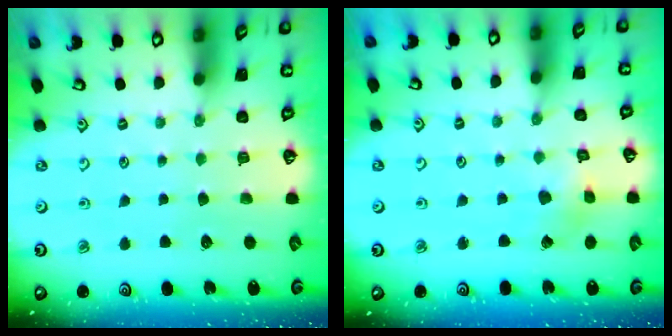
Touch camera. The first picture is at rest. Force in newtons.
{"total": 2.7, "press": 2.6, "slide": 0.3}